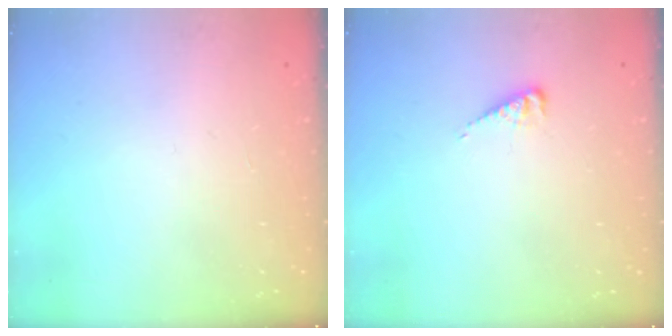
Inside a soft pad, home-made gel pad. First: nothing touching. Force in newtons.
{"total": 2.9, "press": 2.9, "slide": 0.4}